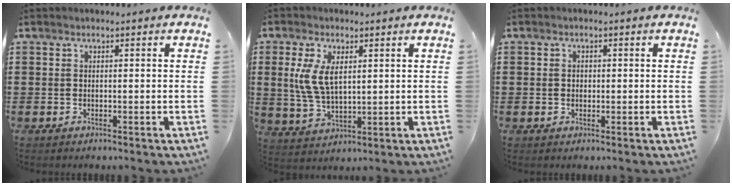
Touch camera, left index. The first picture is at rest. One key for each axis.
{"total": 6.9, "fx": 1.8, "fy": 3.5, "fz": 5.7, "tx": -0.132, "ty": 0.003, "tz": 0.029}
{"total": 0.9, "fx": 0.1, "fy": 0.8, "fz": 0.5, "tx": -0.013, "ty": 0.006, "tz": 0.000}